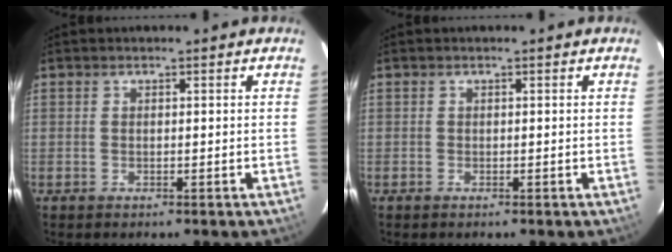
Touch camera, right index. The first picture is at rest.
{"total": 0.0}